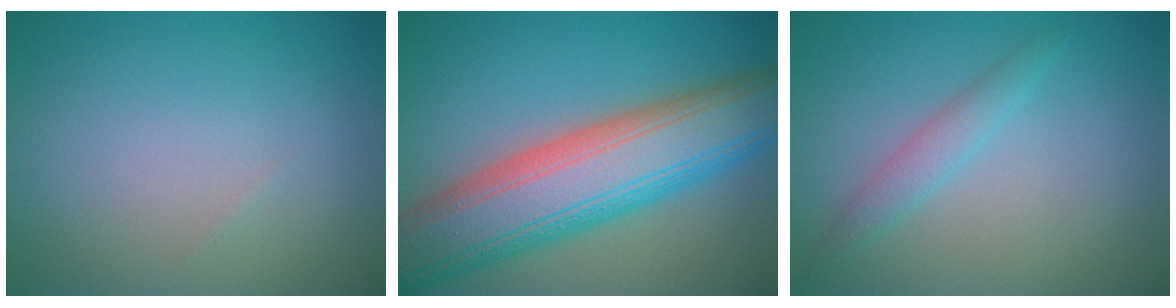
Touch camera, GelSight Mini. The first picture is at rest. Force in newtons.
{"total": 12.2, "press": 12.1, "slide": 0.6}
{"total": 1.8, "press": 1.8, "slide": 0.0}